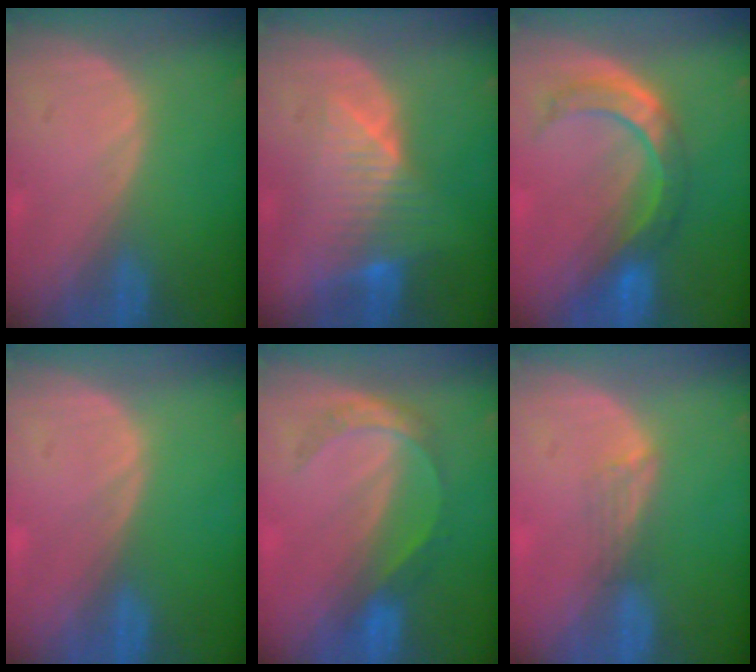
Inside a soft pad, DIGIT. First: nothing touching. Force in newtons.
{"total": 7.9, "press": 6.9, "slide": 3.8}
{"total": 7.4, "press": 7.0, "slide": 2.4}
{"total": 0.0}
{"total": 4.5, "press": 4.5, "slide": 0.2}
{"total": 2.0, "press": 1.6, "slide": 1.3}